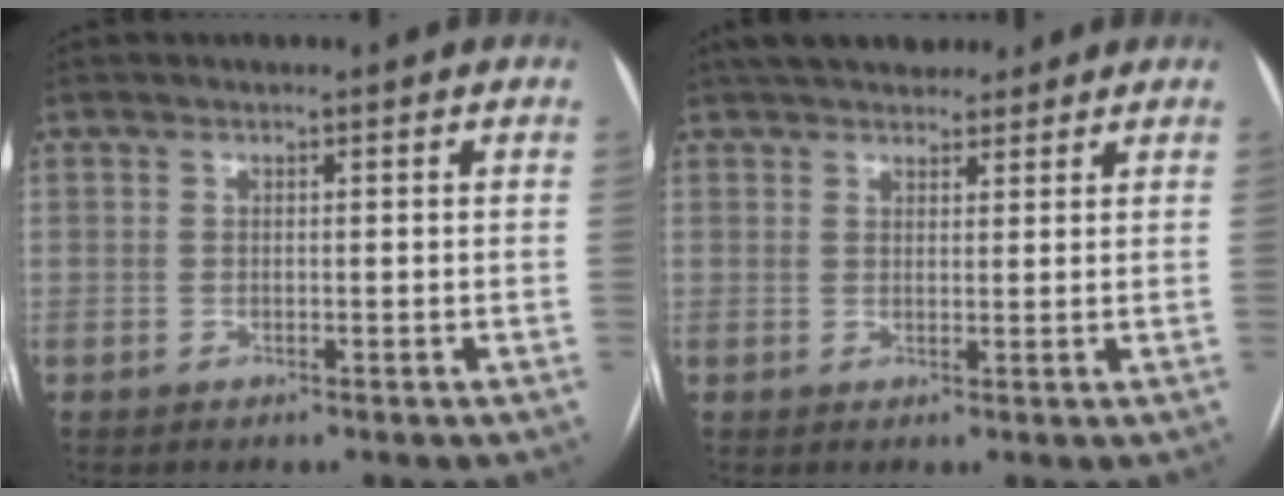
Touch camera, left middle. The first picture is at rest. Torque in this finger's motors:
{"motor_torque": [0.43, -0.40, 0.02, 0.05]}